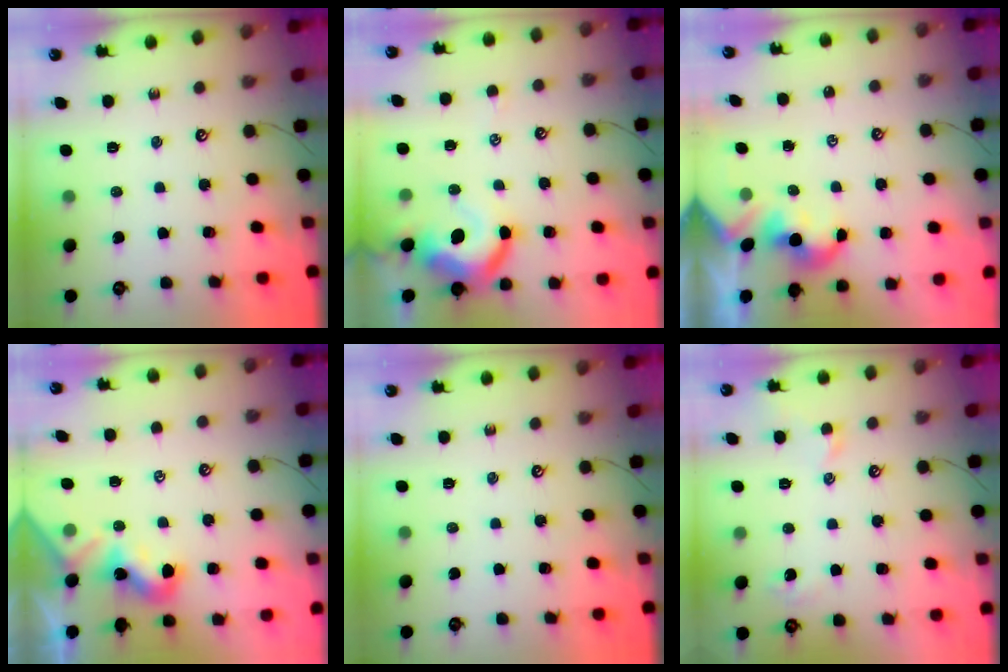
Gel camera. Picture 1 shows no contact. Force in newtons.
{"total": 7.2, "press": 7.0, "slide": 1.5}
{"total": 2.0, "press": 2.0, "slide": 0.4}
{"total": 2.0, "press": 1.9, "slide": 0.5}
{"total": 0.0}
{"total": 2.9, "press": 2.8, "slide": 0.8}